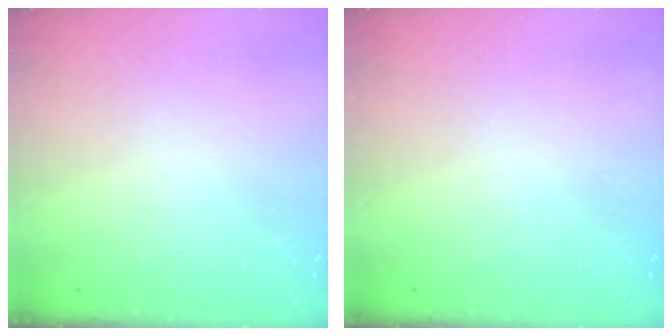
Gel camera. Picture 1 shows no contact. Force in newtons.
{"total": 0.0}